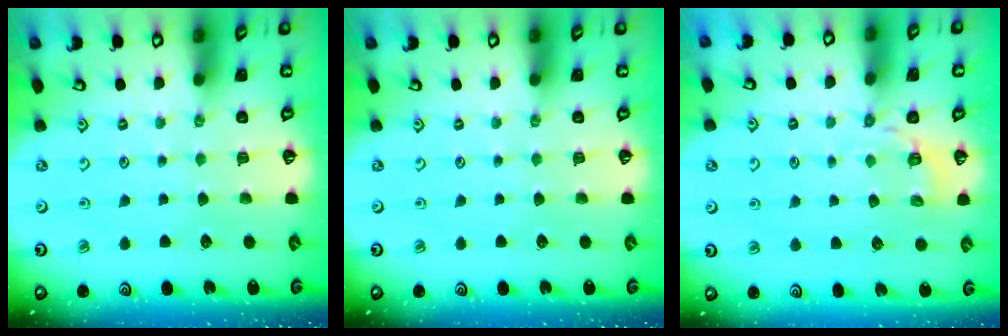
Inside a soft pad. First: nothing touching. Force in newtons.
{"total": 0.0}
{"total": 4.2, "press": 3.6, "slide": 2.2}